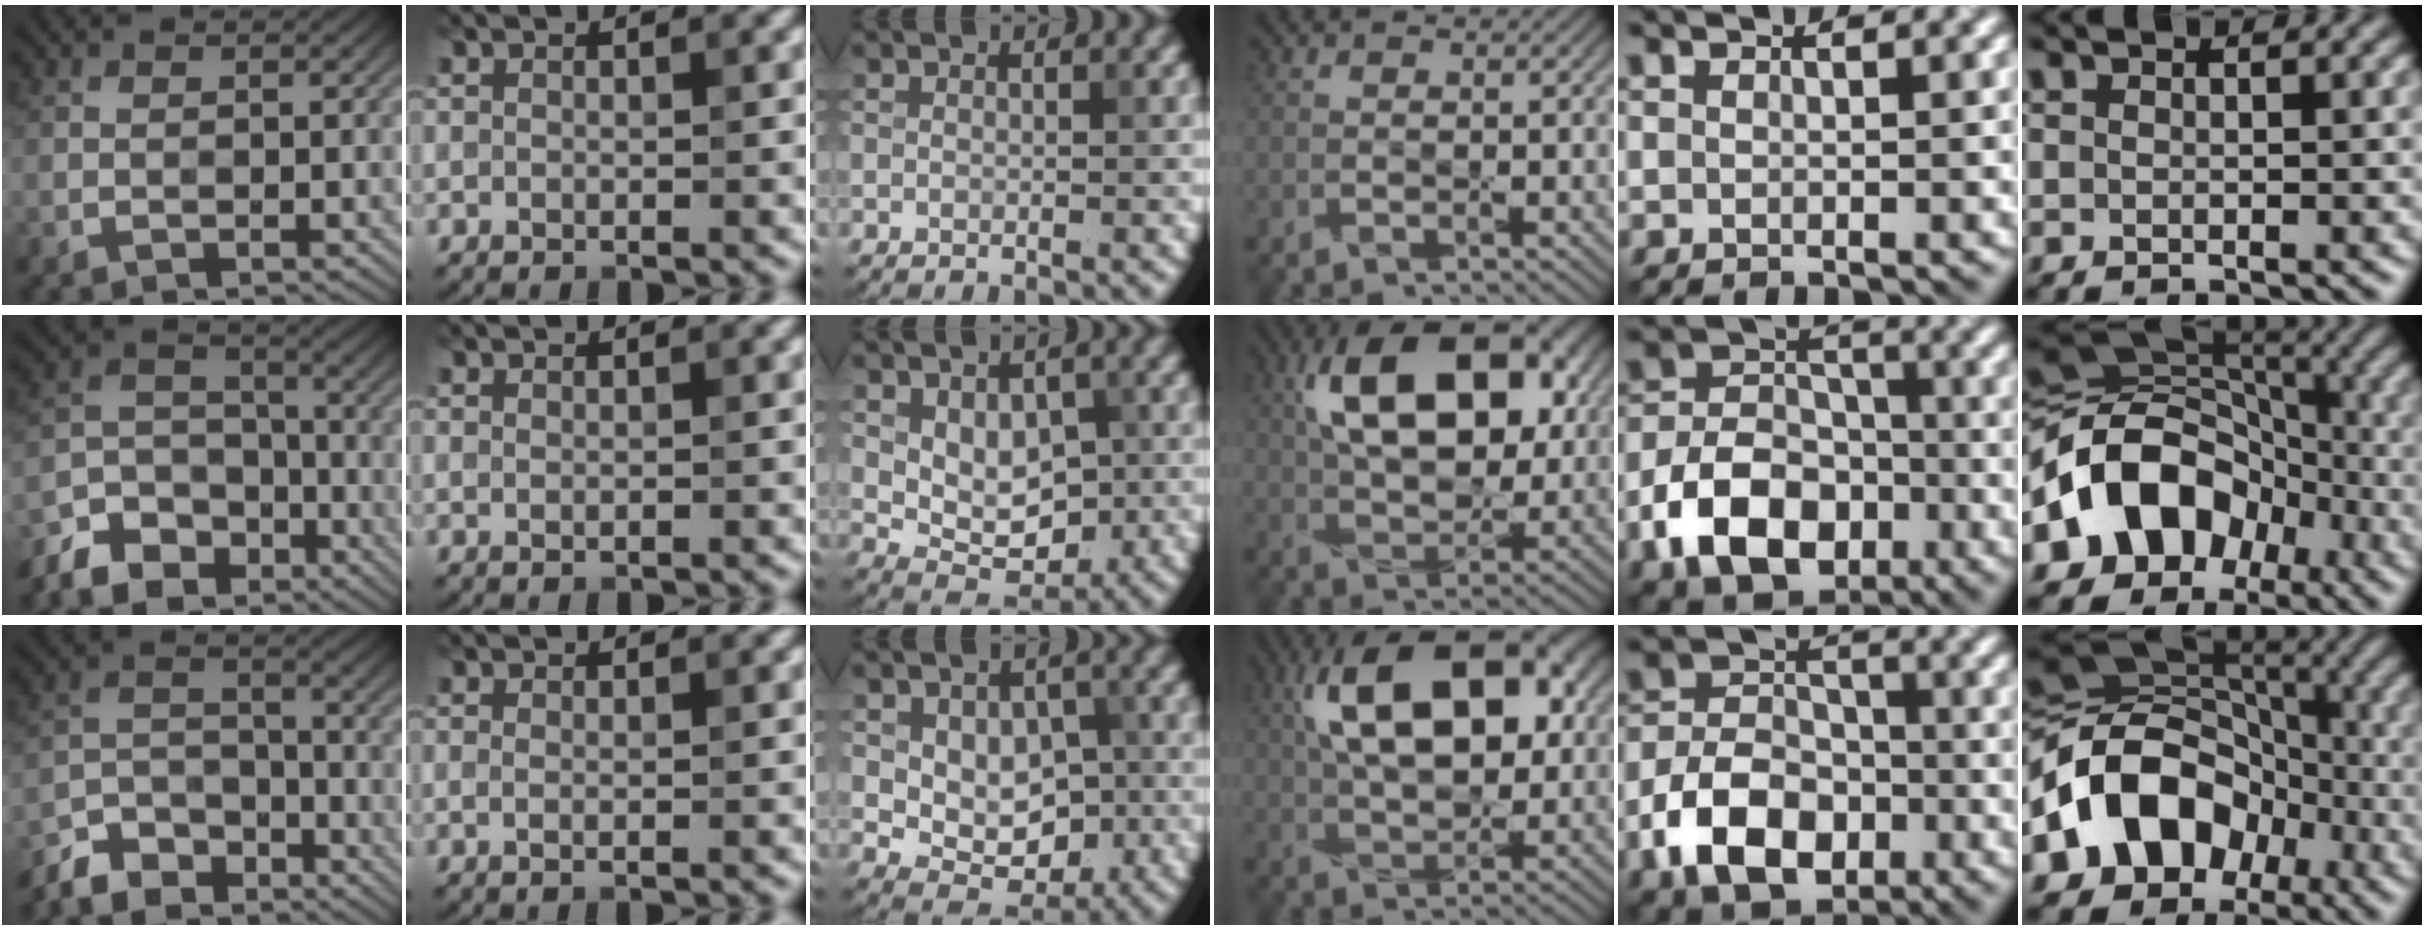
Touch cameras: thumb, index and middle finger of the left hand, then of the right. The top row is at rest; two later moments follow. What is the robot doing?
{"motion": "wipe", "object": "bowl"}